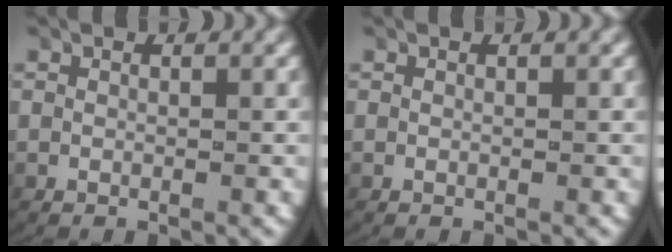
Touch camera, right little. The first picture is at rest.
{"total": 0.0}